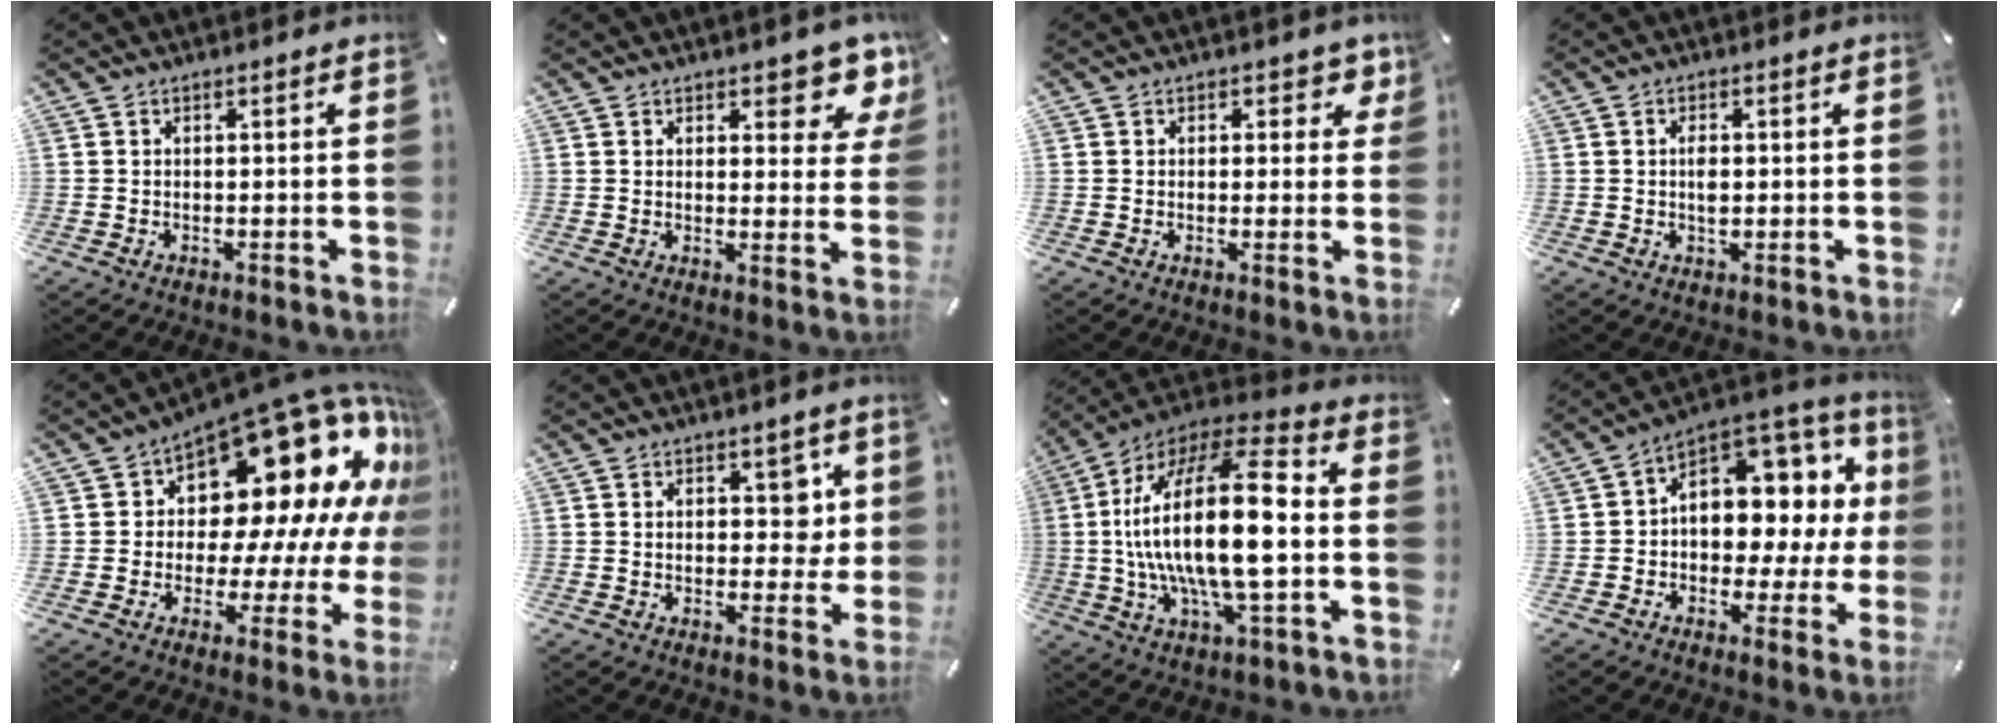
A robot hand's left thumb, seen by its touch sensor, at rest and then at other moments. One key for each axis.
{"total": 7.6, "fx": 5.4, "fy": 3.7, "fz": 3.8, "tx": -0.025, "ty": -0.040, "tz": 0.089}
{"total": 3.7, "fx": 1.7, "fy": 2.5, "fz": 2.1, "tx": 0.003, "ty": -0.008, "tz": 0.021}
{"total": 2.7, "fx": 0.1, "fy": 1.4, "fz": 2.3, "tx": -0.055, "ty": 0.000, "tz": -0.002}
{"total": 23.4, "fx": 10.9, "fy": 13.1, "fz": 16.0, "tx": -0.219, "ty": -0.097, "tz": 0.190}
{"total": 6.8, "fx": 1.7, "fy": 4.7, "fz": 4.5, "tx": -0.041, "ty": -0.006, "tz": 0.021}
{"total": 26.3, "fx": -0.5, "fy": 9.8, "fz": 24.4, "tx": -0.491, "ty": -0.011, "tz": -0.020}
{"total": 9.9, "fx": 2.0, "fy": 8.0, "fz": 5.5, "tx": -0.062, "ty": -0.042, "tz": 0.039}